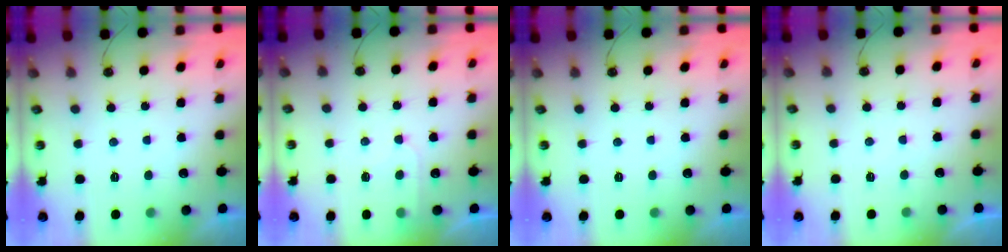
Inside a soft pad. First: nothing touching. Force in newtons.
{"total": 5.0, "press": 5.0, "slide": 0.5}
{"total": 0.0}
{"total": 2.0, "press": 2.0, "slide": 0.3}